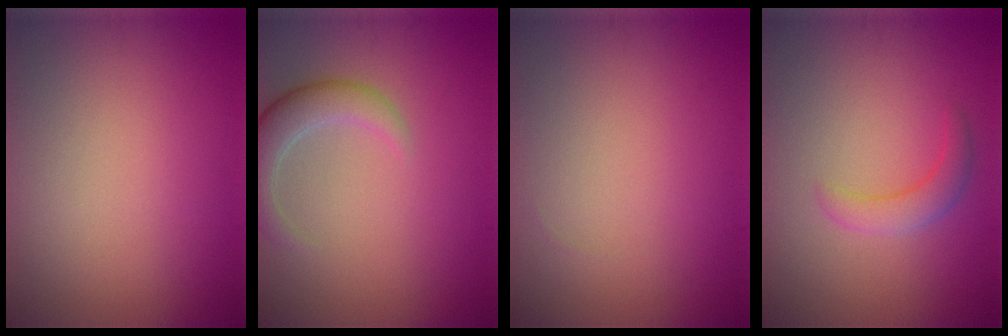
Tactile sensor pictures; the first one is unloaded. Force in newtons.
{"total": 3.6, "press": 3.6, "slide": 0.2}
{"total": 0.0}
{"total": 2.4, "press": 2.4, "slide": 0.1}